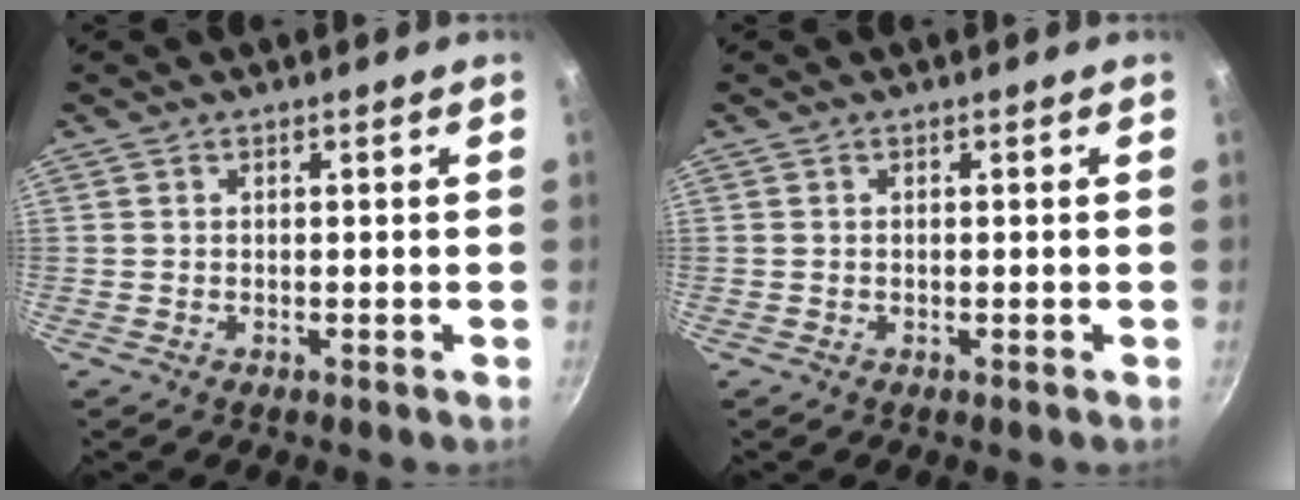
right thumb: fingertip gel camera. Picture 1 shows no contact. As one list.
[{"total": 0.0}]